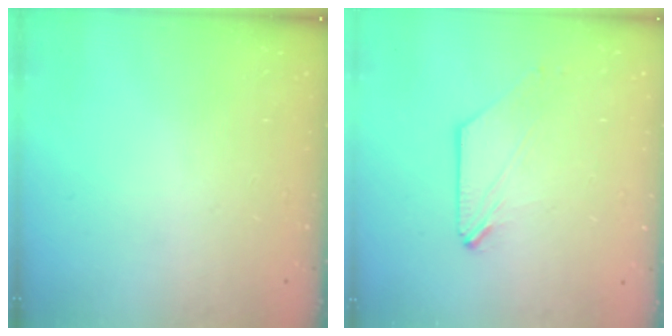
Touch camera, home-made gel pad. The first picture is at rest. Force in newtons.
{"total": 0.0}